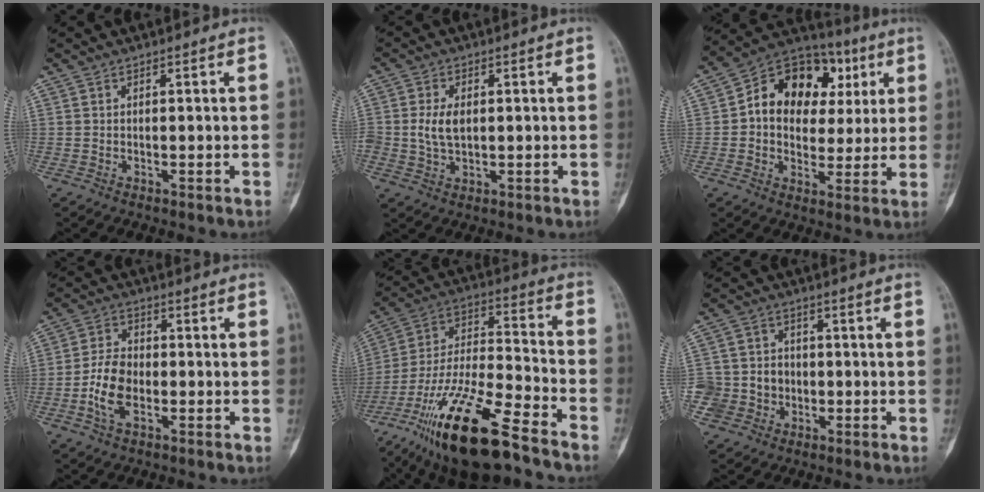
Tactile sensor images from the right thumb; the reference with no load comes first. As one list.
[{"total": 5.1, "force": [0.4, 3.2, 4.0], "torque": [-0.077, -0.001, 0.010]}, {"total": 17.1, "force": [3.8, 12.8, 10.6], "torque": [-0.109, 0.023, 0.056]}, {"total": 7.8, "force": [-2.3, 4.7, 5.9], "torque": [-0.116, 0.016, -0.050]}, {"total": 24.0, "force": [-16.1, 6.2, 16.6], "torque": [-0.328, 0.057, -0.287]}, {"total": 8.6, "force": [-2.1, 8.1, 2.0], "torque": [-0.007, 0.024, -0.033]}]